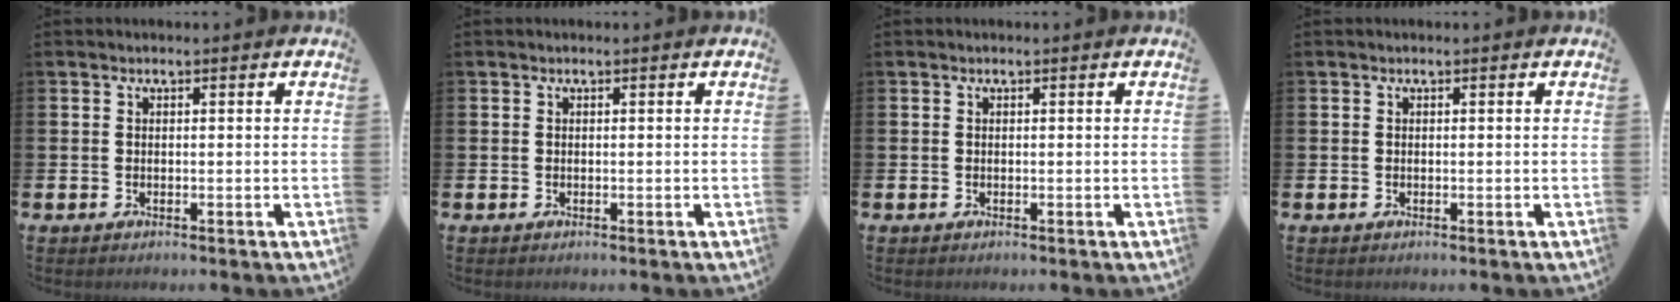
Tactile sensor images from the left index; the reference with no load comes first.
{"total": 0.0}
{"total": 0.0}
{"total": 0.0}